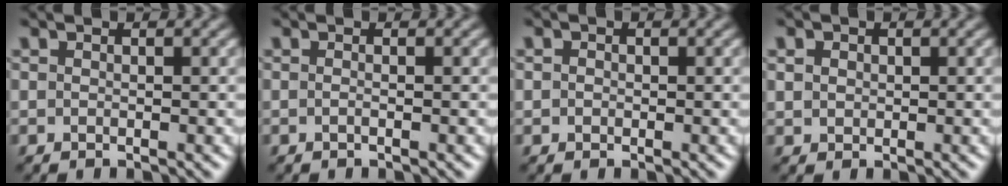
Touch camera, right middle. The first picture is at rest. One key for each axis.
{"total": 0.7, "fx": -0.2, "fy": 0.2, "fz": 0.6, "tx": -0.011, "ty": -0.006, "tz": -0.009}
{"total": 0.7, "fx": 0.1, "fy": 0.7, "fz": 0.2, "tx": 0.000, "ty": -0.004, "tz": -0.003}
{"total": 1.3, "fx": 0.5, "fy": 1.1, "fz": 0.5, "tx": -0.007, "ty": 0.000, "tz": 0.008}